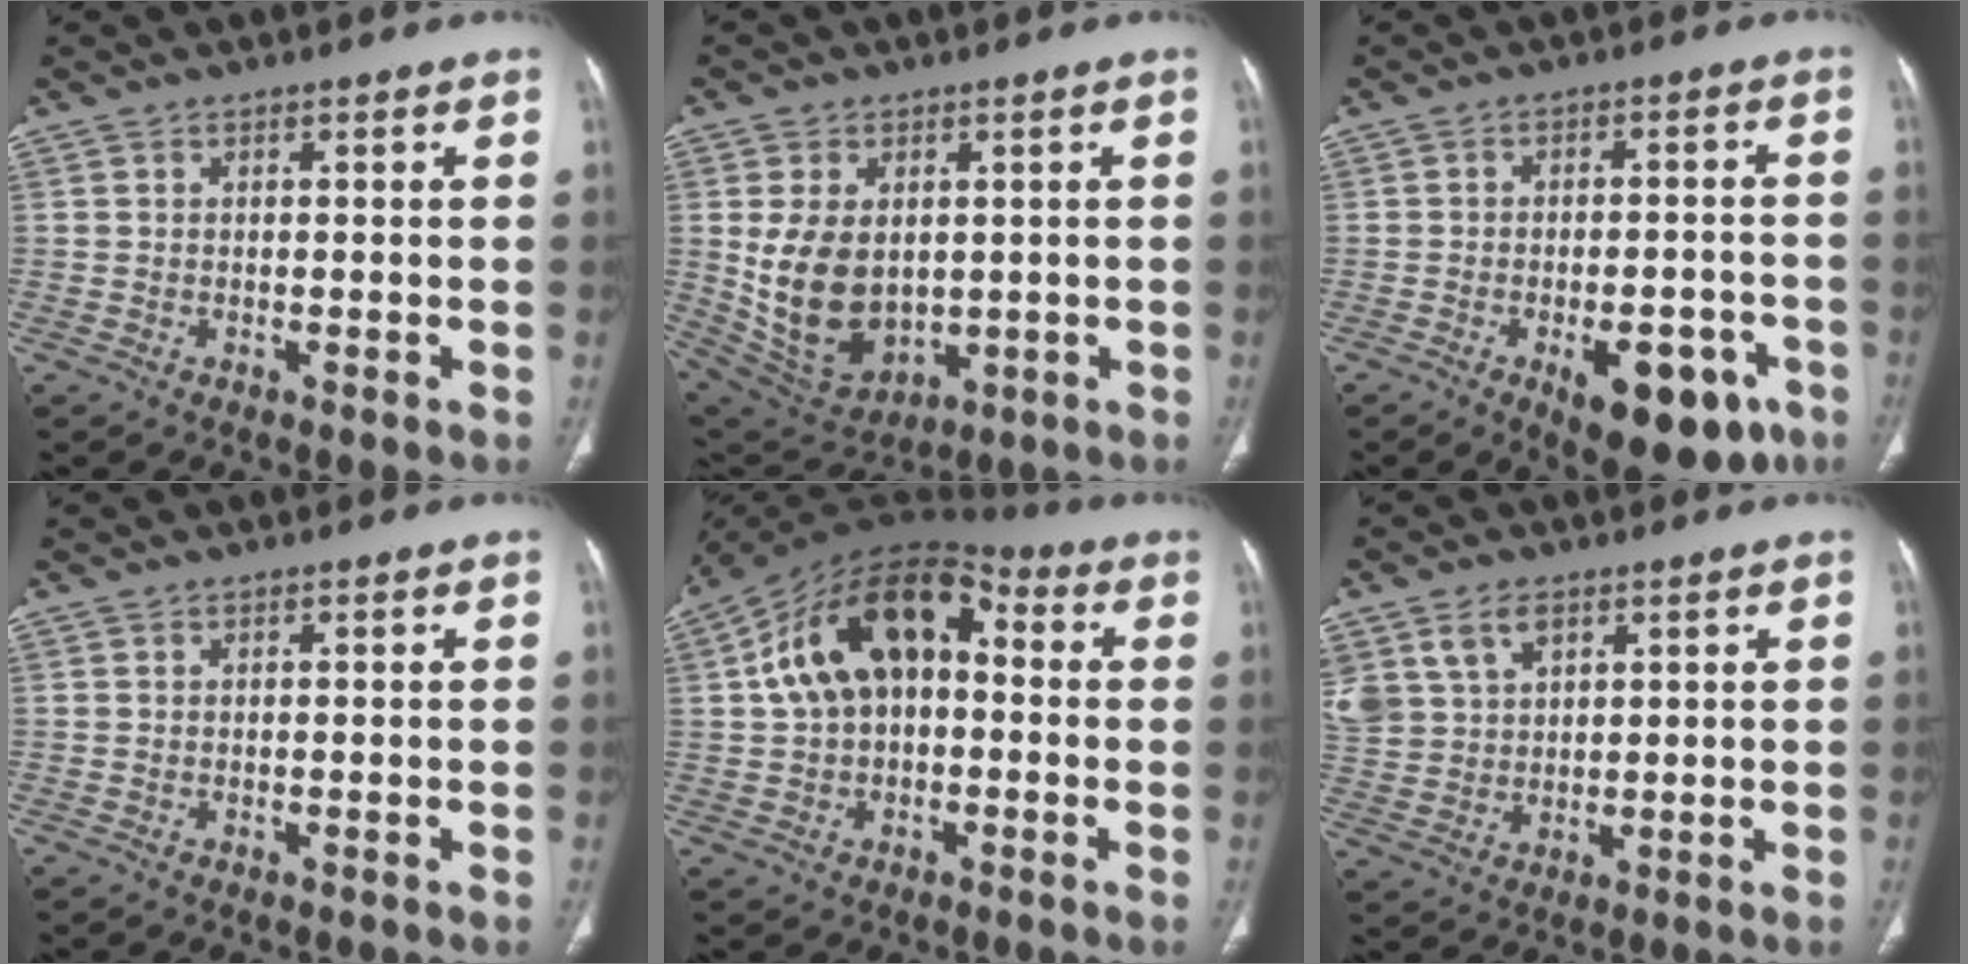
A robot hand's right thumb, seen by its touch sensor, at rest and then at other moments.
{"total": 14.0, "force": [0.7, 9.7, 10.0], "torque": [-0.165, -0.010, 0.045]}
{"total": 14.2, "force": [-6.8, 6.6, 10.5], "torque": [-0.111, 0.024, -0.082]}
{"total": 0.0}
{"total": 17.0, "force": [2.0, 10.7, 13.1], "torque": [-0.210, 0.046, 0.023]}
{"total": 9.6, "force": [4.9, 6.6, 4.9], "torque": [-0.091, -0.006, 0.111]}